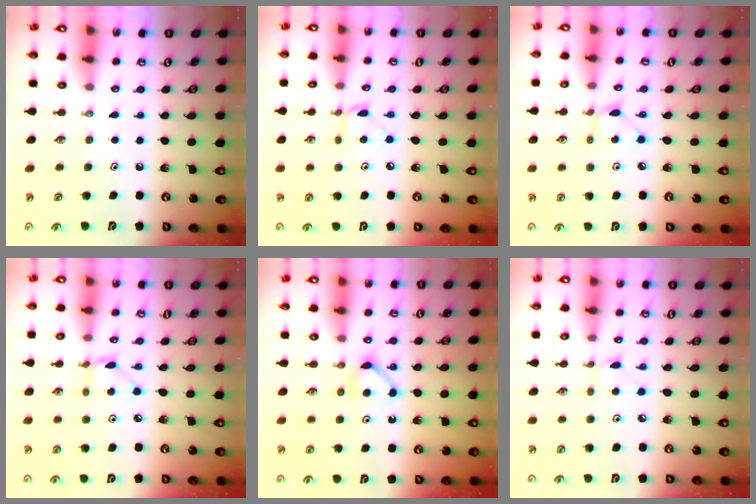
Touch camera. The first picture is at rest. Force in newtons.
{"total": 4.7, "press": 4.6, "slide": 0.6}
{"total": 3.0, "press": 2.9, "slide": 0.4}
{"total": 3.2, "press": 3.1, "slide": 0.4}
{"total": 5.5, "press": 5.4, "slide": 0.7}
{"total": 2.4, "press": 2.4, "slide": 0.3}